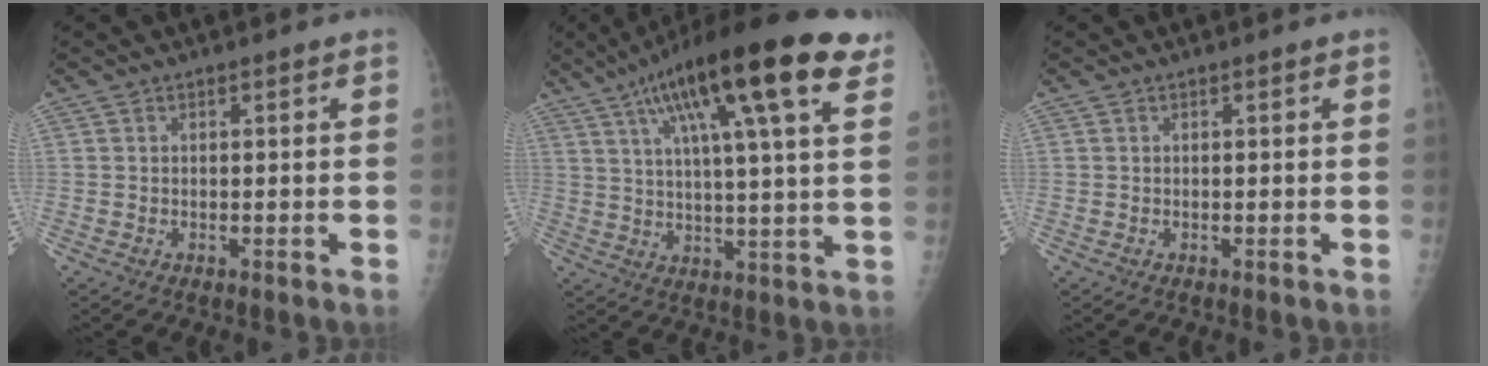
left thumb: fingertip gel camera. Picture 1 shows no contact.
{"total": 22.8, "force": [12.0, 4.6, 18.9], "torque": [-0.294, -0.003, 0.183]}
{"total": 0.0}